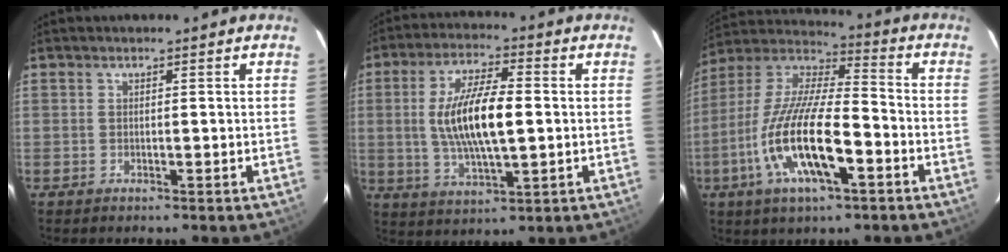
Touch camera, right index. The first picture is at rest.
{"total": 13.0, "force": [0.1, 4.1, 12.4], "torque": [-0.238, 0.001, 0.008]}
{"total": 19.0, "force": [-7.2, 5.6, 16.7], "torque": [-0.336, -0.021, -0.140]}